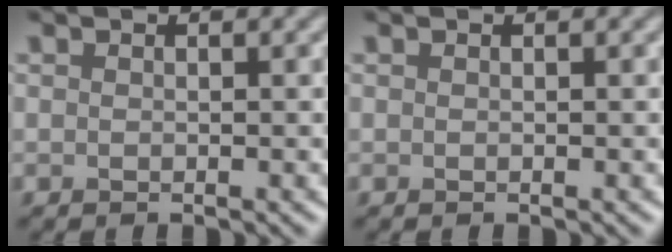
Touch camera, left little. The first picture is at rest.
{"total": 0.0}